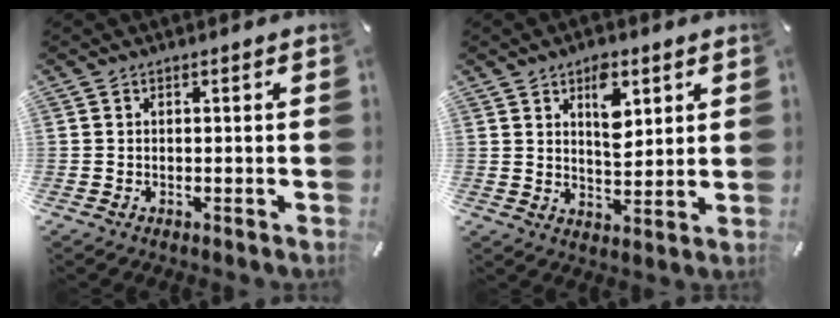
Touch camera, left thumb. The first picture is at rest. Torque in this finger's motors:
{"motor_torque": [0.19, 0.22, 0.73, -0.34, 0.20]}